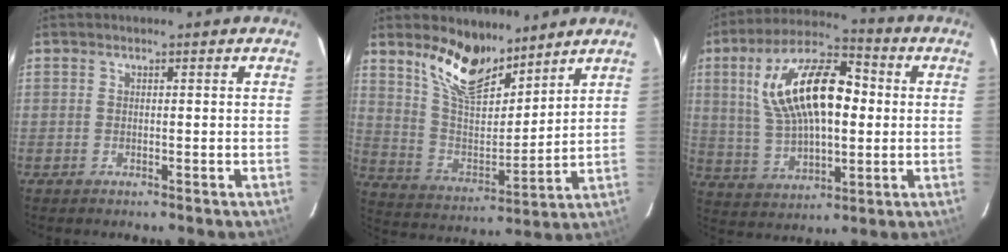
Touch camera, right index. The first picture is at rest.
{"total": 13.5, "force": [10.2, 5.4, 7.1], "torque": [-0.139, 0.002, 0.195]}
{"total": 19.1, "force": [3.2, 8.9, 16.6], "torque": [-0.313, 0.025, 0.062]}